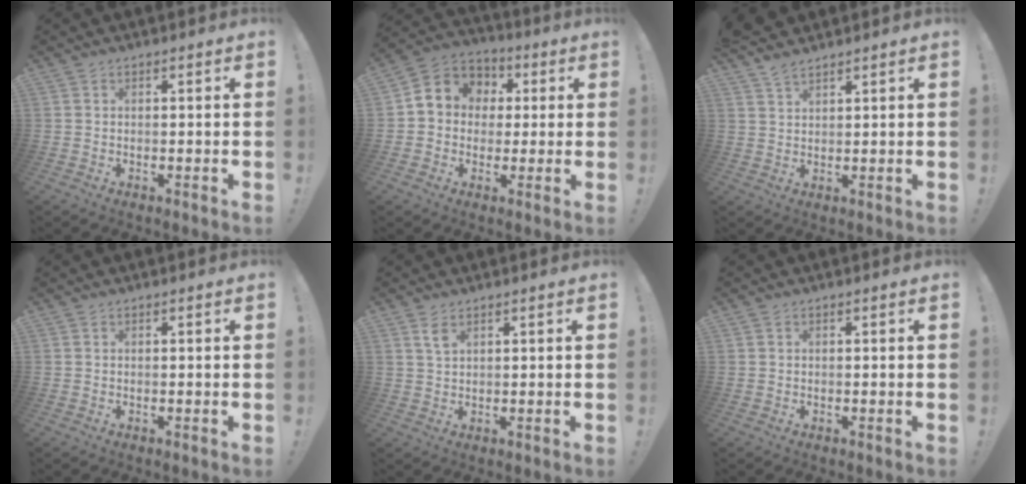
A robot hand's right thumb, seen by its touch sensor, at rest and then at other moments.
{"total": 7.9, "force": [0.7, 7.4, 2.8], "torque": [-0.036, 0.002, 0.021]}
{"total": 4.0, "force": [3.6, 0.9, 1.6], "torque": [-0.034, -0.020, 0.067]}
{"total": 0.0}
{"total": 3.3, "force": [1.8, 1.4, 2.3], "torque": [-0.043, -0.006, 0.032]}
{"total": 0.0}